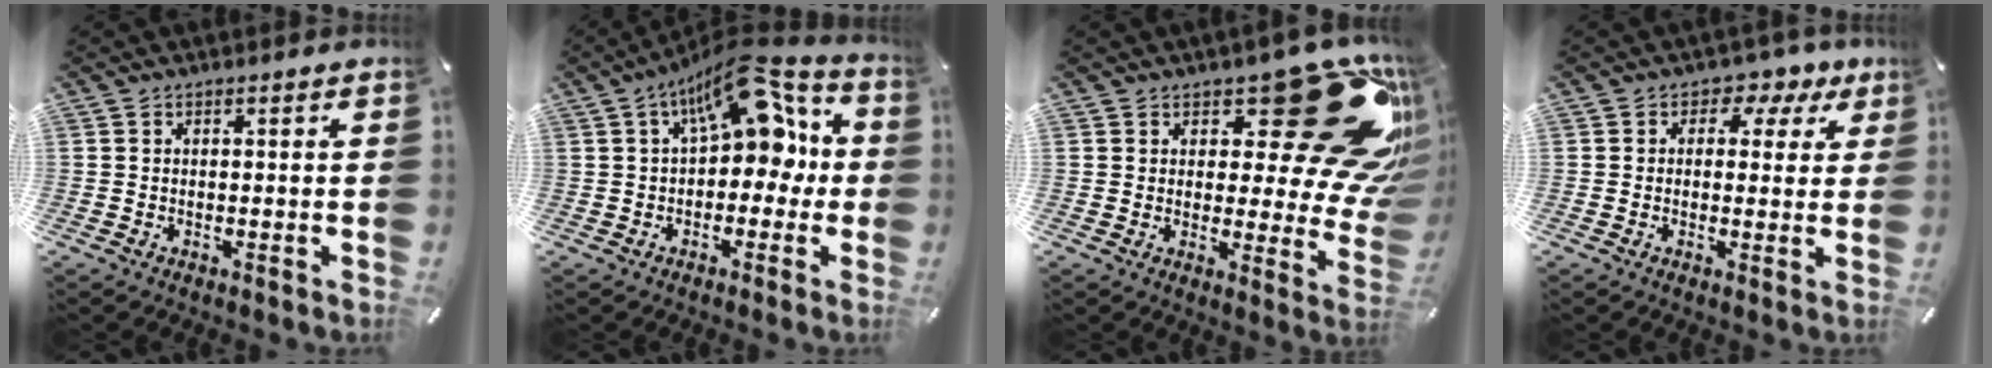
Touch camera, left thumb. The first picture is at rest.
{"total": 15.7, "force": [7.6, 7.8, 11.4], "torque": [-0.166, -0.042, 0.128]}
{"total": 23.4, "force": [12.8, 9.8, 16.9], "torque": [-0.193, -0.085, 0.208]}
{"total": 4.1, "force": [1.1, 3.0, 2.5], "torque": [-0.026, -0.002, 0.010]}